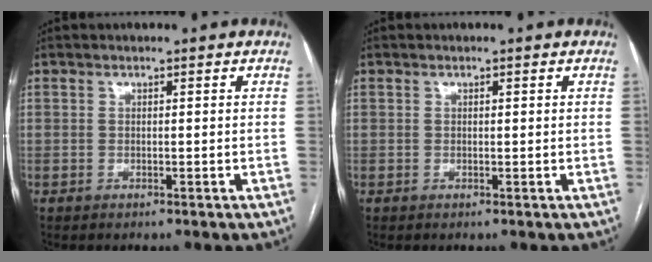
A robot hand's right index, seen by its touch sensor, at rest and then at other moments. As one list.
[{"total": 0.0}]